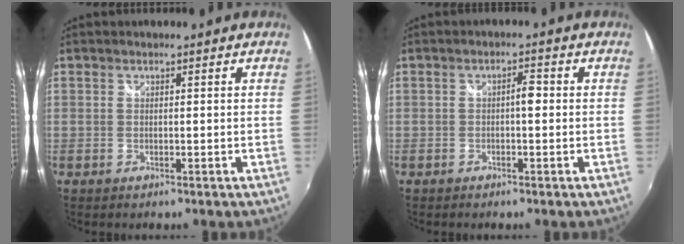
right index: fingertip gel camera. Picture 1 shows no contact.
{"total": 2.1, "force": [-0.2, 0.8, 1.9], "torque": [-0.031, 0.007, -0.005]}